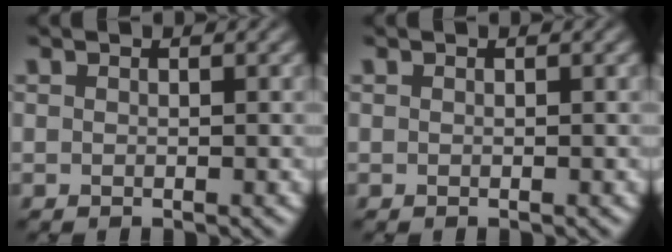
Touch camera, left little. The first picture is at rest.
{"total": 0.0}